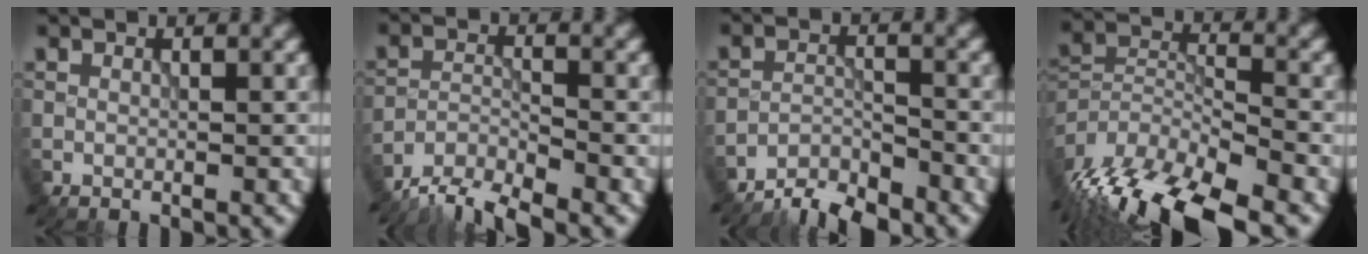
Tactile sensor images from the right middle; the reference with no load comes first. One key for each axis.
{"total": 4.8, "fx": -4.4, "fy": 0.9, "fz": 1.7, "tx": -0.033, "ty": -0.006, "tz": -0.088}
{"total": 4.5, "fx": -4.2, "fy": 0.9, "fz": 1.4, "tx": -0.021, "ty": 0.001, "tz": -0.082}
{"total": 13.4, "fx": -9.6, "fy": 4.7, "fz": 7.9, "tx": -0.166, "ty": -0.014, "tz": -0.159}